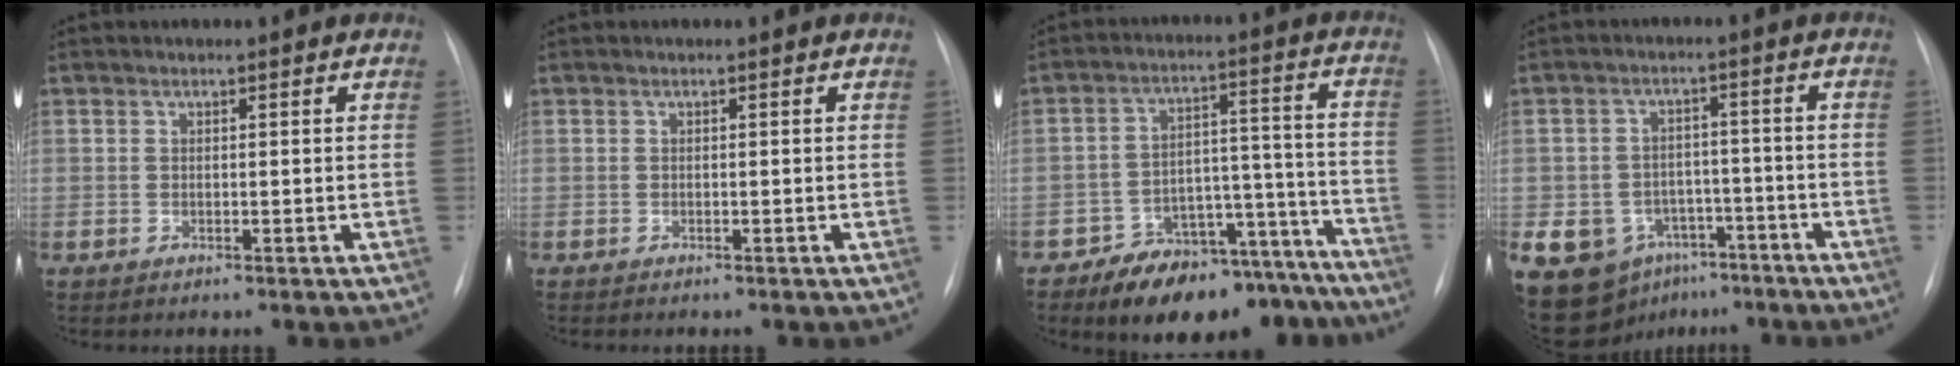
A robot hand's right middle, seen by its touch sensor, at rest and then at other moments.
{"total": 0.0}
{"total": 17.4, "force": [-14.6, 7.2, 6.2], "torque": [-0.051, 0.057, -0.203]}
{"total": 12.9, "force": [-7.0, 9.8, 4.5], "torque": [-0.087, 0.025, -0.101]}